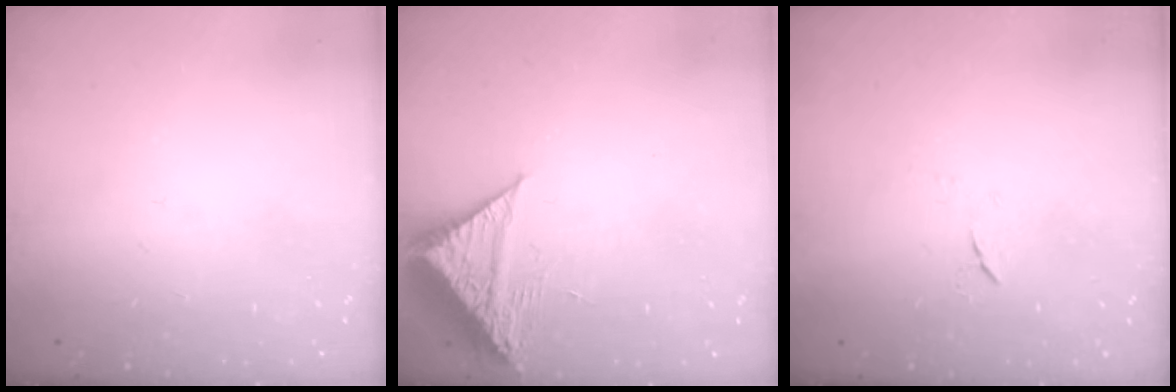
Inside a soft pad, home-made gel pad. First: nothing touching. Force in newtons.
{"total": 8.8, "press": 8.8, "slide": 1.0}
{"total": 4.6, "press": 4.6, "slide": 0.7}